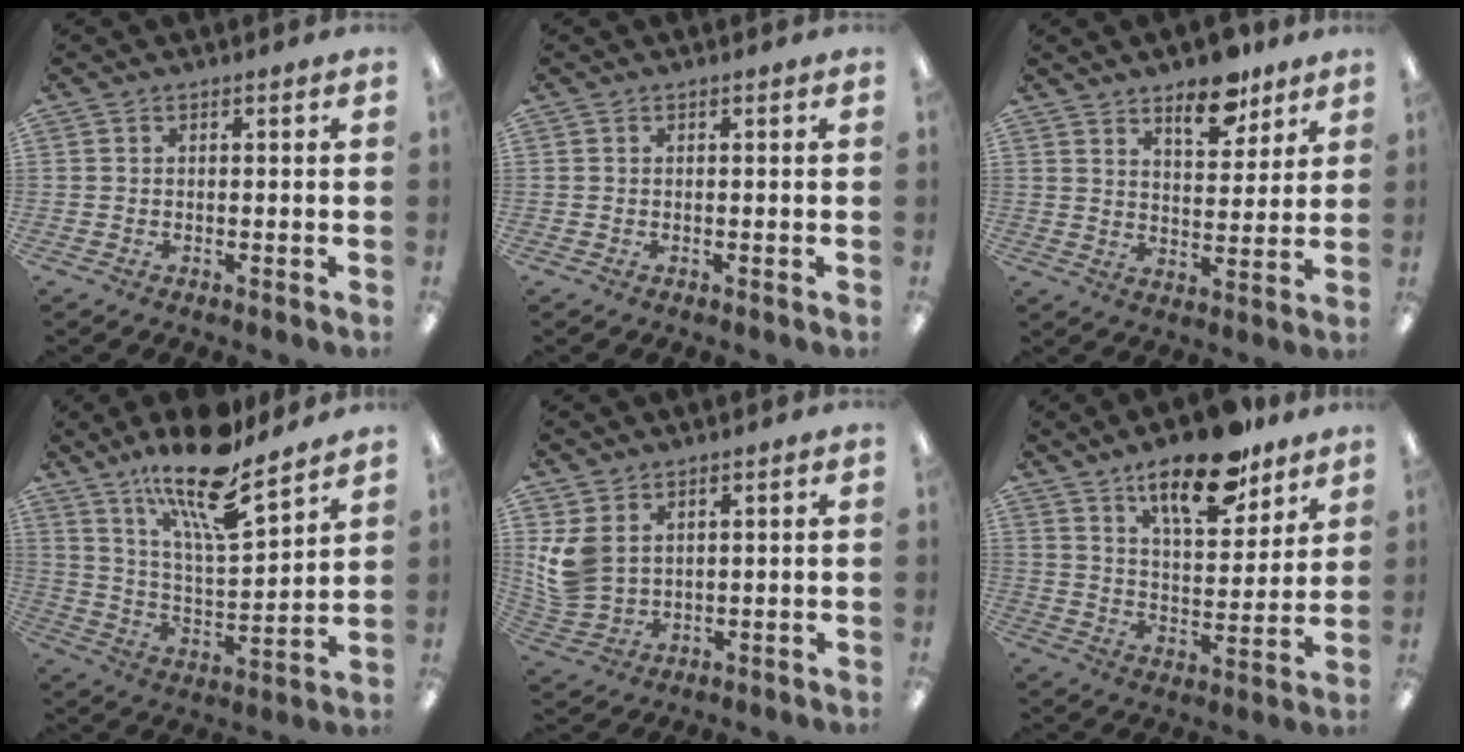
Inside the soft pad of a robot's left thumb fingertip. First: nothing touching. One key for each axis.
{"total": 0.0}
{"total": 10.6, "fx": 7.6, "fy": 4.6, "fz": 5.8, "tx": -0.060, "ty": -0.048, "tz": 0.125}
{"total": 18.5, "fx": 14.7, "fy": 4.1, "fz": 10.5, "tx": -0.192, "ty": -0.089, "tz": 0.247}
{"total": 8.1, "fx": 3.3, "fy": 6.1, "fz": 4.3, "tx": -0.108, "ty": -0.004, "tz": 0.068}
{"total": 16.8, "fx": 12.3, "fy": 6.1, "fz": 9.6, "tx": -0.146, "ty": -0.067, "tz": 0.206}